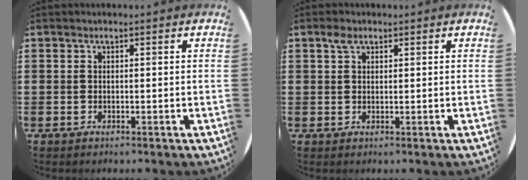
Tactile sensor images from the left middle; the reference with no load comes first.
{"total": 1.7, "force": [1.1, 1.0, 0.8], "torque": [-0.009, 0.002, 0.019]}